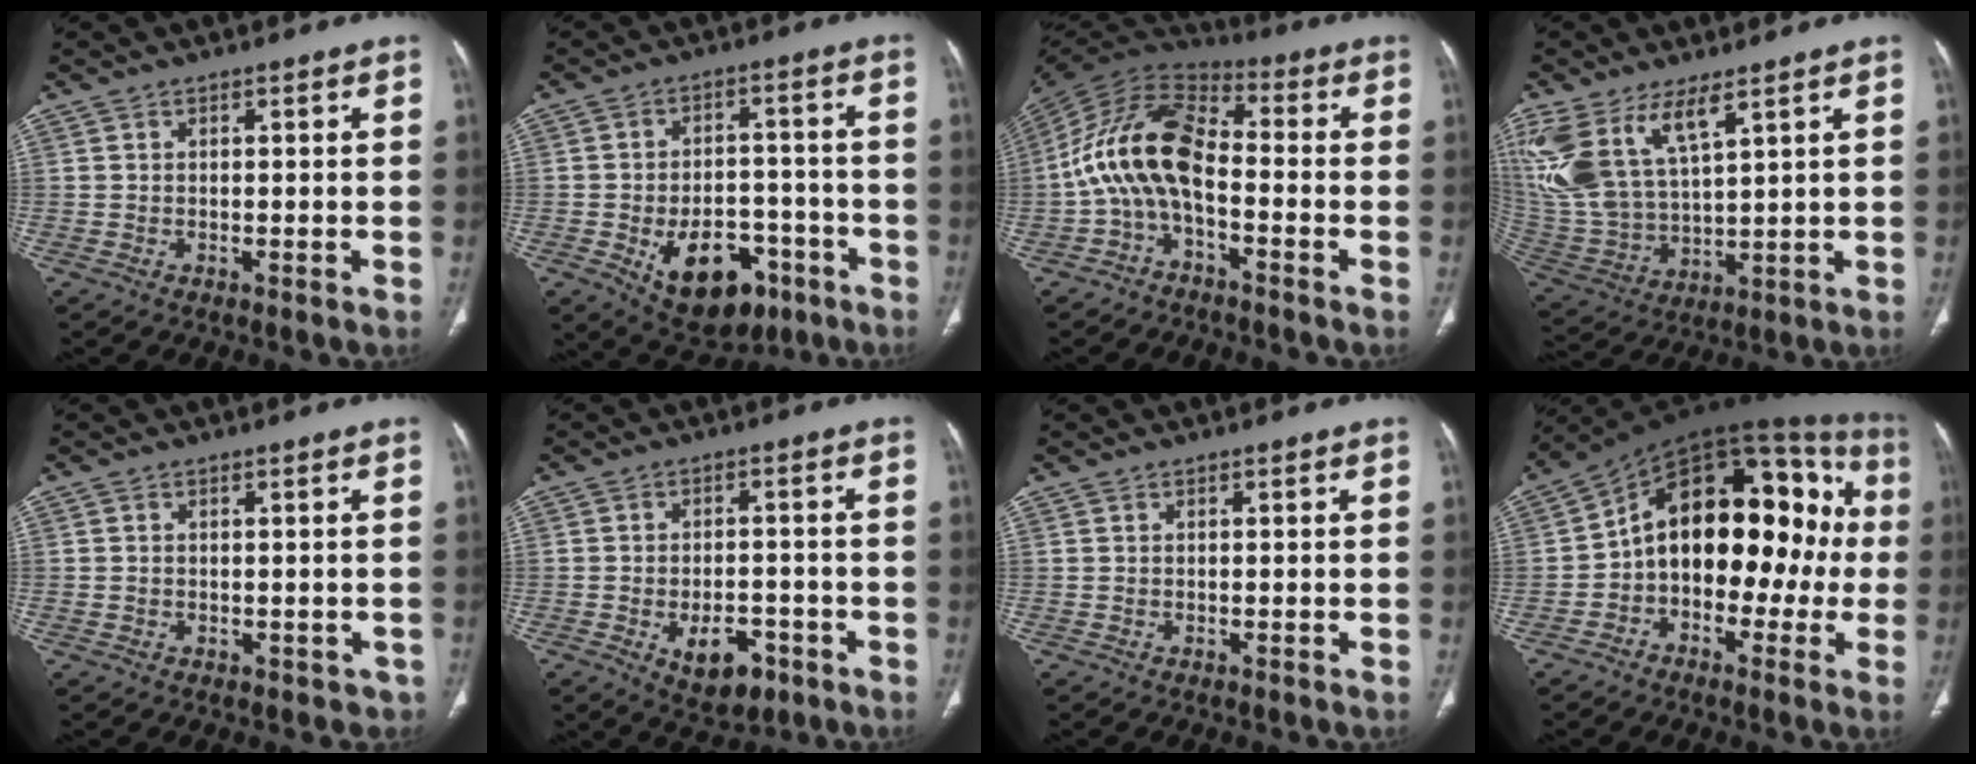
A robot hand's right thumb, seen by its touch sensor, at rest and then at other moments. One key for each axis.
{"total": 15.0, "fx": -6.5, "fy": 9.3, "fz": 9.8, "tx": -0.115, "ty": 0.032, "tz": -0.084}
{"total": 14.0, "fx": -2.8, "fy": 7.6, "fz": 11.4, "tx": -0.216, "ty": 0.065, "tz": -0.066}
{"total": 16.1, "fx": 8.6, "fy": 6.9, "fz": 11.7, "tx": -0.258, "ty": -0.027, "tz": 0.191}
{"total": 2.7, "fx": -0.6, "fy": 2.4, "fz": 1.2, "tx": -0.002, "ty": 0.008, "tz": 0.002}
{"total": 8.5, "fx": -3.7, "fy": 4.9, "fz": 5.8, "tx": -0.070, "ty": 0.017, "tz": -0.044}
{"total": 0.0}
{"total": 21.7, "fx": -1.2, "fy": 13.2, "fz": 17.2, "tx": -0.211, "ty": 0.067, "tz": -0.028}